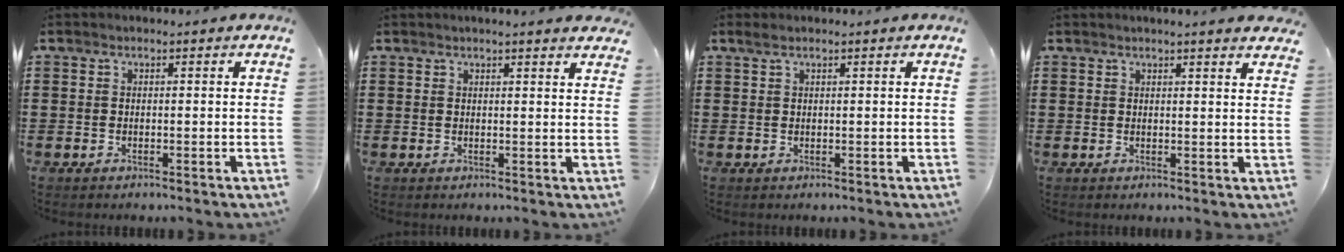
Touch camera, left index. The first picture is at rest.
{"total": 1.5, "force": [1.4, -0.1, 0.6], "torque": [-0.014, 0.001, 0.027]}
{"total": 0.7, "force": [0.4, 0.0, 0.5], "torque": [-0.010, 0.000, 0.008]}
{"total": 1.7, "force": [1.6, -0.1, 0.6], "torque": [-0.015, 0.000, 0.031]}